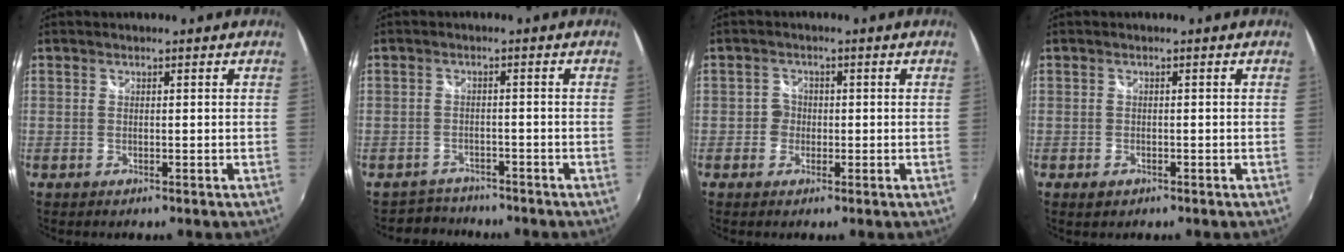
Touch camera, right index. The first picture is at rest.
{"total": 4.0, "force": [-3.5, 1.9, -0.4], "torque": [-0.010, 0.007, -0.060]}
{"total": 2.3, "force": [-0.8, 2.1, 0.2], "torque": [-0.004, 0.007, -0.016]}
{"total": 1.6, "force": [-0.9, 1.2, 0.7], "torque": [-0.015, -0.001, -0.011]}